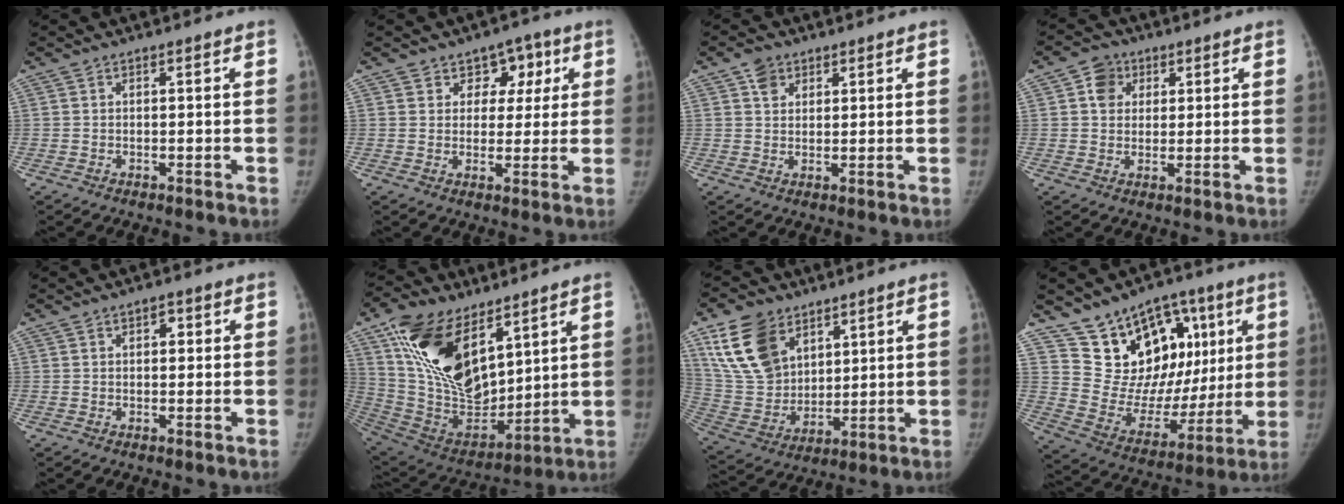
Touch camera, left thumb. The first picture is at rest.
{"total": 6.6, "force": [3.0, 5.3, 2.5], "torque": [0.014, -0.005, 0.037]}
{"total": 3.7, "force": [2.0, 2.8, 1.4], "torque": [-0.005, -0.011, 0.035]}
{"total": 5.4, "force": [2.0, 4.6, 2.0], "torque": [-0.009, -0.003, 0.030]}
{"total": 2.1, "force": [0.7, 1.3, 1.4], "torque": [-0.011, 0.001, 0.008]}
{"total": 24.0, "force": [12.0, 12.9, 16.3], "torque": [-0.282, -0.046, 0.235]}
{"total": 16.0, "force": [8.8, 10.6, 8.1], "torque": [-0.127, -0.036, 0.185]}
{"total": 21.2, "force": [9.3, 14.2, 12.7], "torque": [-0.122, -0.013, 0.167]}